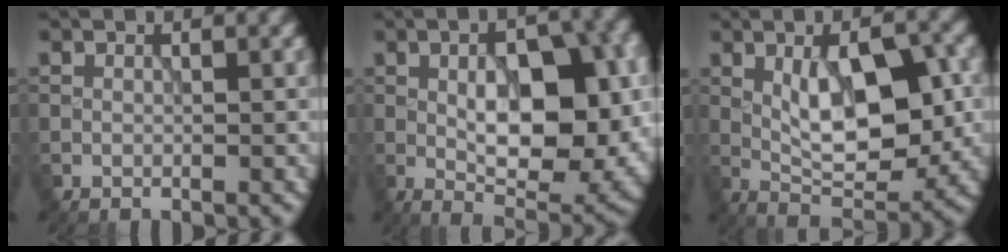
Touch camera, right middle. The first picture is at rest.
{"total": 11.3, "force": [-0.3, 5.6, 9.8], "torque": [-0.139, -0.005, 0.003]}
{"total": 8.6, "force": [0.6, 3.4, 7.8], "torque": [-0.127, -0.002, 0.014]}